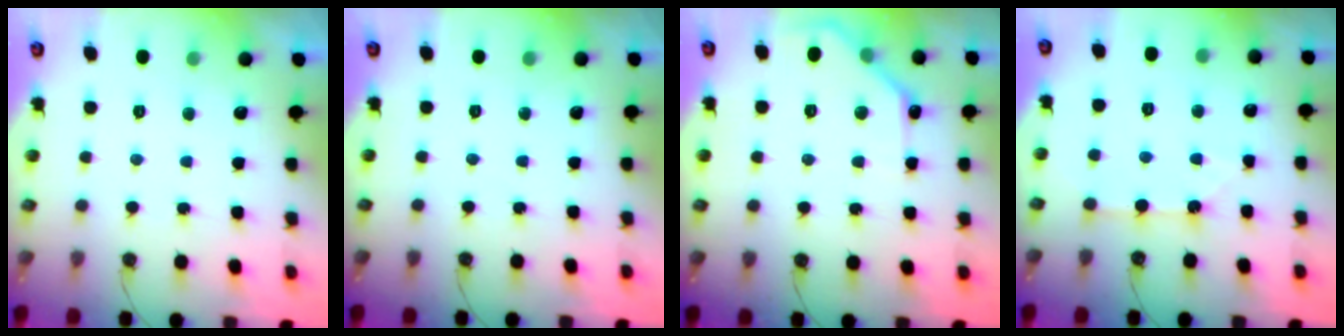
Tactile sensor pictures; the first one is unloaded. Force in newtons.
{"total": 0.0}
{"total": 9.5, "press": 9.5, "slide": 0.3}
{"total": 2.3, "press": 2.3, "slide": 0.3}